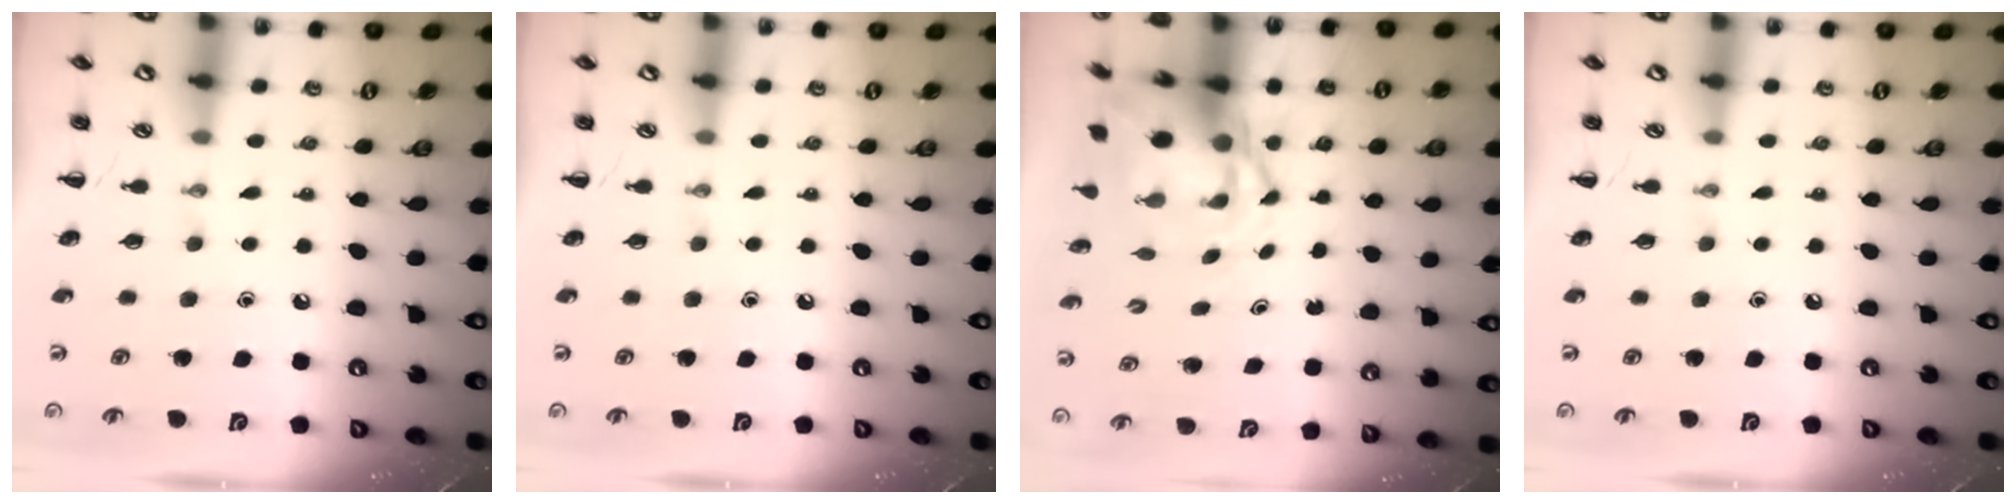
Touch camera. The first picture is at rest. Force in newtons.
{"total": 0.0}
{"total": 4.7, "press": 4.5, "slide": 1.1}
{"total": 0.0}